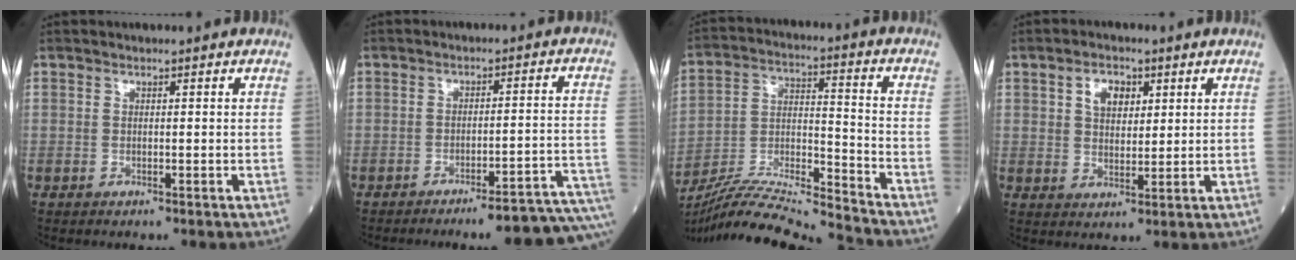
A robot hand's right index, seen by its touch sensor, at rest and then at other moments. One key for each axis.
{"total": 13.3, "fx": -11.8, "fy": -0.9, "fz": 6.2, "tx": -0.020, "ty": 0.020, "tz": -0.144}
{"total": 17.6, "fx": -16.7, "fy": -1.1, "fz": 5.4, "tx": -0.102, "ty": 0.001, "tz": -0.291}
{"total": 4.8, "fx": 2.0, "fy": 2.9, "fz": 3.3, "tx": -0.058, "ty": 0.008, "tz": 0.037}